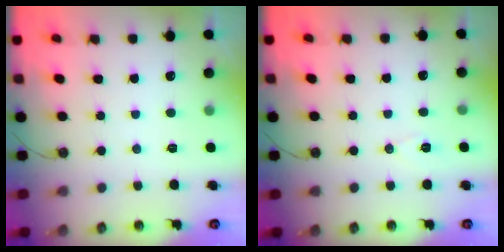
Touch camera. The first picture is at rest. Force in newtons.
{"total": 6.3, "press": 4.5, "slide": 4.4}